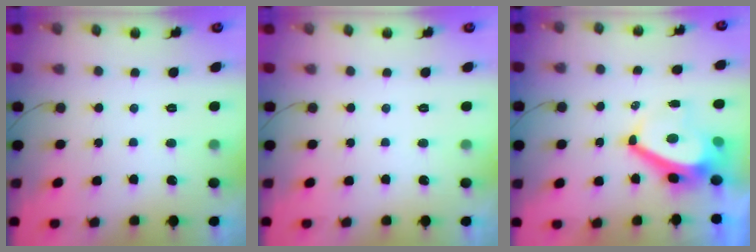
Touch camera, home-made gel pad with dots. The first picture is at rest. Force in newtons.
{"total": 0.0}
{"total": 8.2, "press": 8.2, "slide": 0.8}